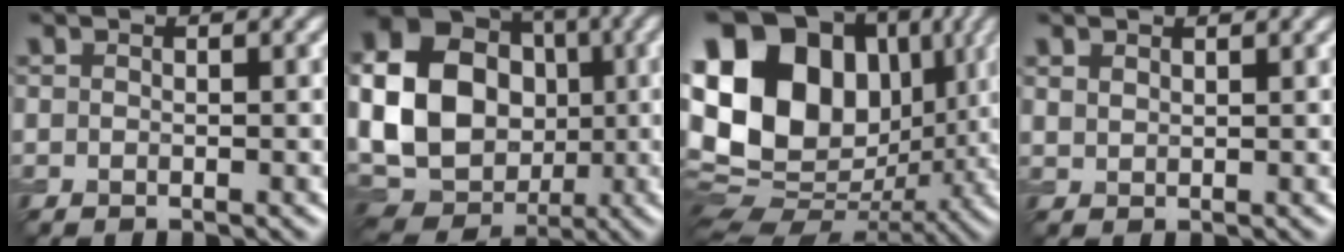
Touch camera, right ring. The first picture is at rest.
{"total": 16.7, "force": [0.3, 14.1, 8.9], "torque": [-0.193, 0.005, -0.011]}
{"total": 18.4, "force": [4.2, 13.6, 11.7], "torque": [-0.243, 0.018, 0.079]}
{"total": 1.3, "force": [1.1, 0.6, 0.4], "torque": [-0.013, 0.001, 0.025]}